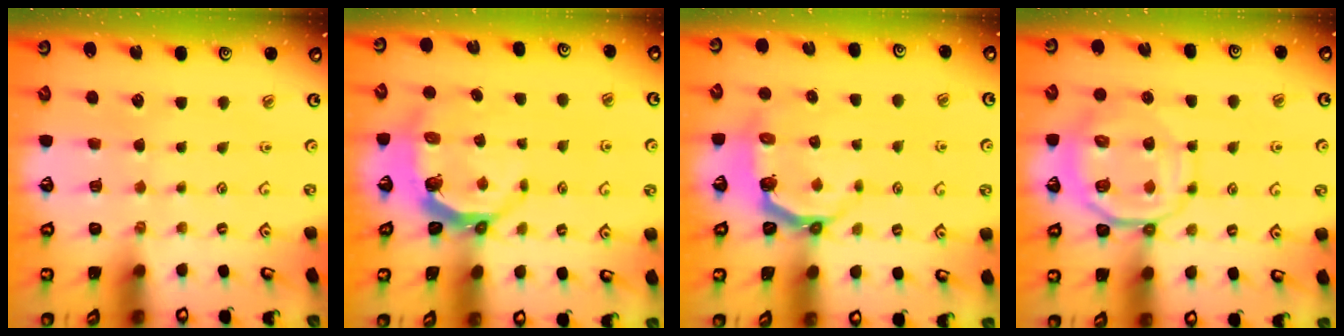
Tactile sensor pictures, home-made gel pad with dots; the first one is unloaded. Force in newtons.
{"total": 6.3, "press": 4.9, "slide": 3.8}
{"total": 4.1, "press": 3.0, "slide": 2.9}
{"total": 9.7, "press": 9.5, "slide": 1.8}